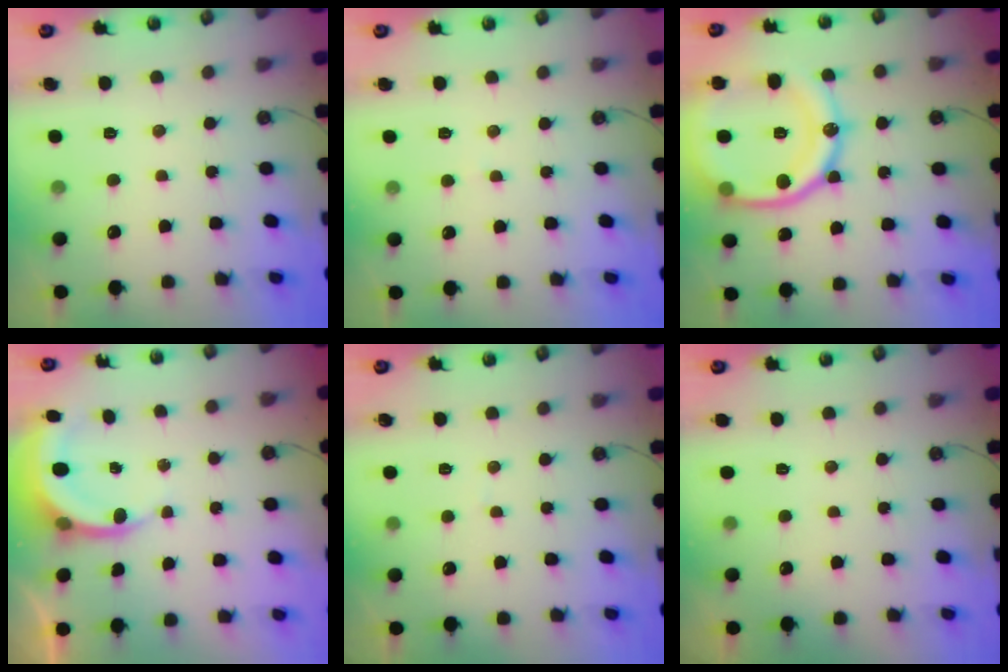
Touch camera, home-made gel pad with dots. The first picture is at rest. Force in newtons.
{"total": 4.5, "press": 4.5, "slide": 0.3}
{"total": 24.0, "press": 23.9, "slide": 2.6}
{"total": 5.0, "press": 4.9, "slide": 0.7}
{"total": 1.9, "press": 1.9, "slide": 0.2}
{"total": 1.5, "press": 0.2, "slide": 1.5}